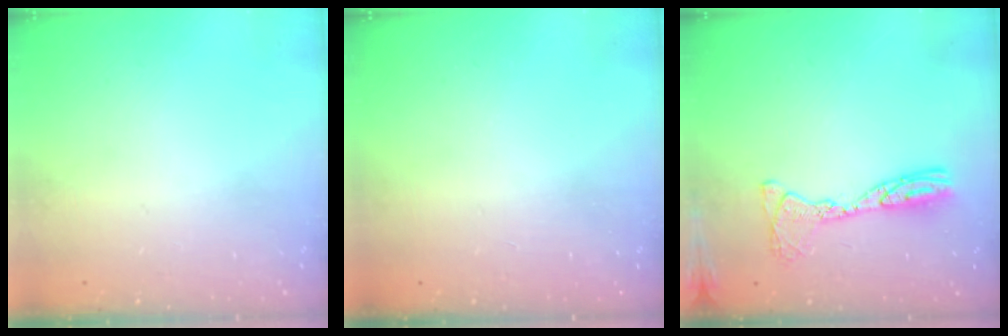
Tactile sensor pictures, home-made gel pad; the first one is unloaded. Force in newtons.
{"total": 0.0}
{"total": 12.2, "press": 12.1, "slide": 1.3}